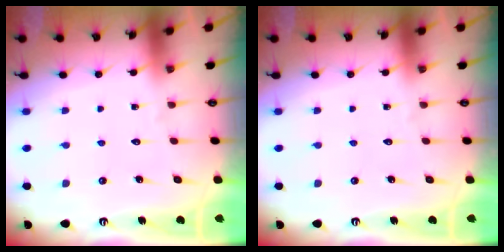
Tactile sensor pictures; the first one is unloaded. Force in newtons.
{"total": 0.0}